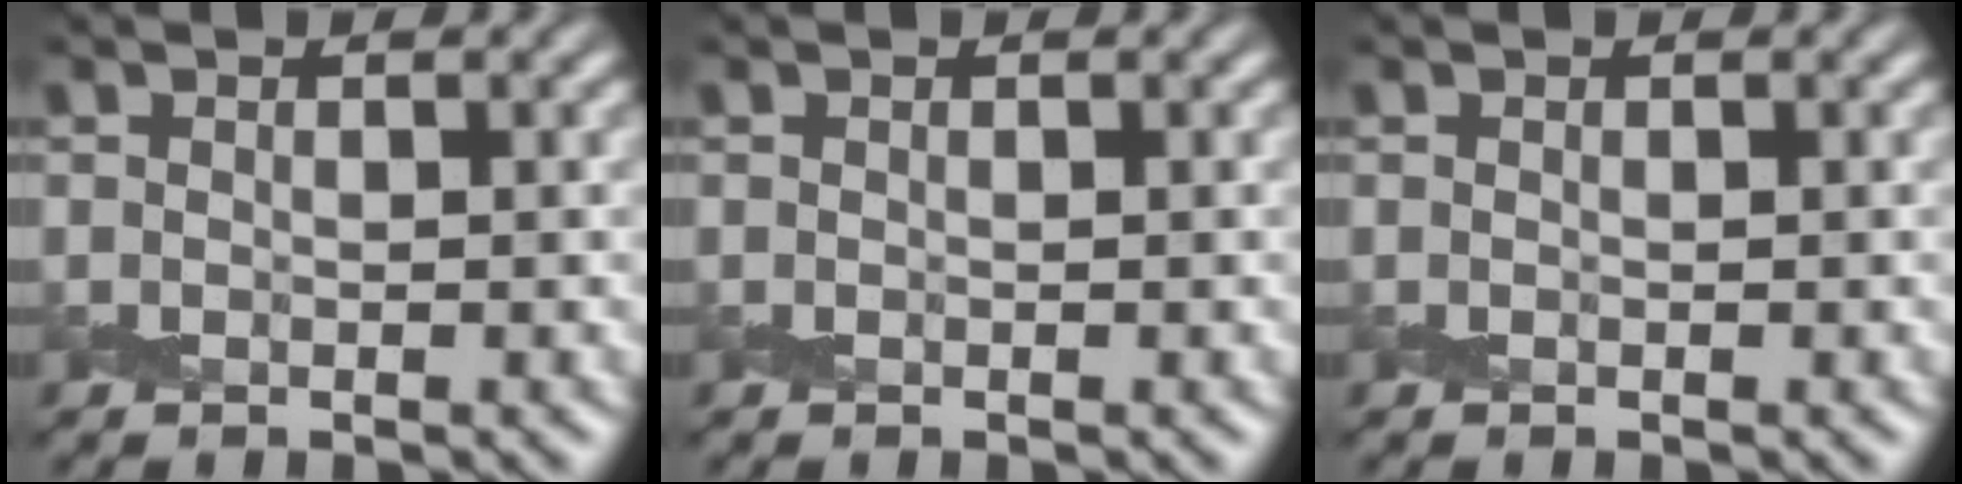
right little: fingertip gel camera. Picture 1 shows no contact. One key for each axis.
{"total": 0.0}
{"total": 0.0}